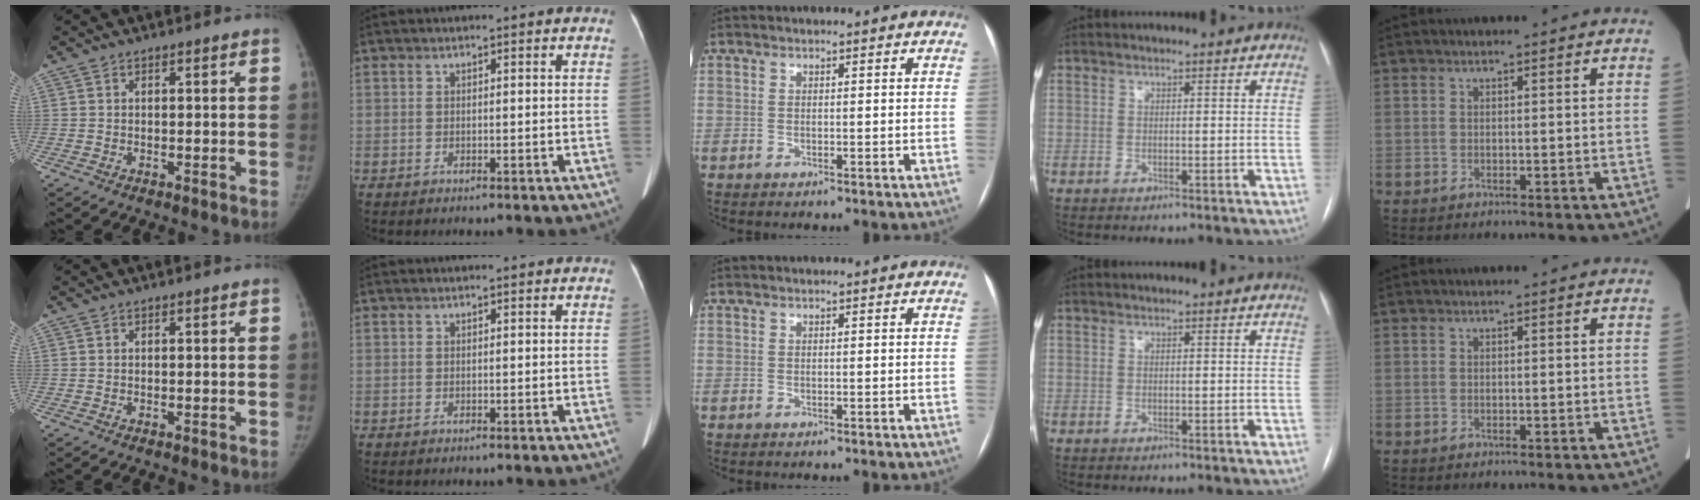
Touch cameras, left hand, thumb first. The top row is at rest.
{}